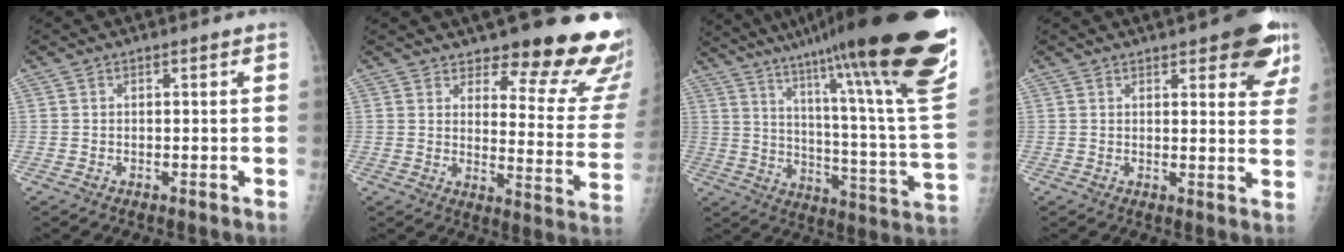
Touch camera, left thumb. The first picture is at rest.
{"total": 19.4, "force": [15.1, 5.8, 10.7], "torque": [-0.089, -0.111, 0.180]}
{"total": 35.5, "force": [24.8, 2.8, 25.2], "torque": [-0.298, -0.116, 0.357]}
{"total": 10.2, "force": [6.2, 3.6, 7.3], "torque": [-0.050, -0.023, 0.069]}